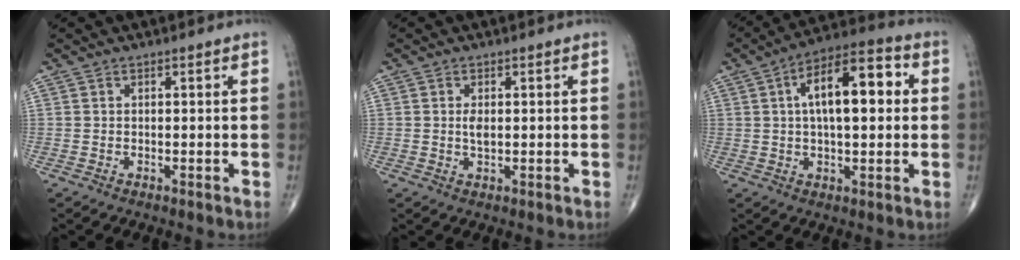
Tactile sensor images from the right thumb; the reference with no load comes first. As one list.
[{"total": 2.0, "force": [0.2, 1.0, 1.7], "torque": [-0.032, -0.003, 0.005]}, {"total": 14.9, "force": [2.6, 6.5, 13.1], "torque": [-0.192, 0.023, 0.034]}]